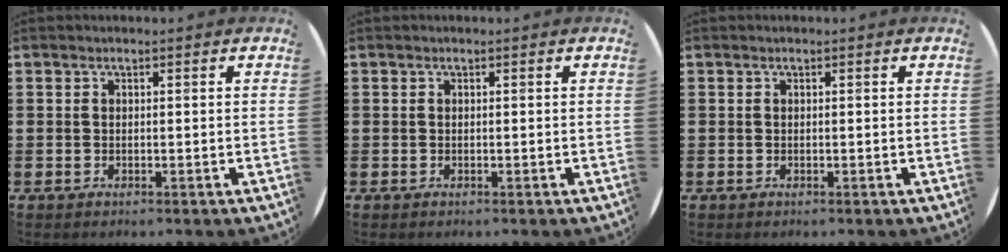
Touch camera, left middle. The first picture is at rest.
{"total": 0.0}
{"total": 0.0}